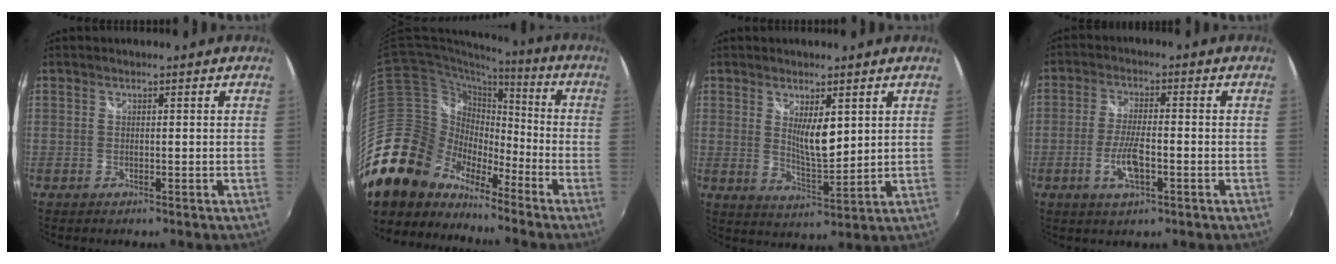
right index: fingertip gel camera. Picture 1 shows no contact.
{"total": 20.0, "force": [-14.5, 12.7, 5.4], "torque": [-0.136, 0.033, -0.265]}
{"total": 6.9, "force": [2.3, 2.4, 6.1], "torque": [-0.096, -0.014, 0.044]}
{"total": 7.0, "force": [-2.4, 2.2, 6.2], "torque": [-0.129, -0.004, -0.046]}